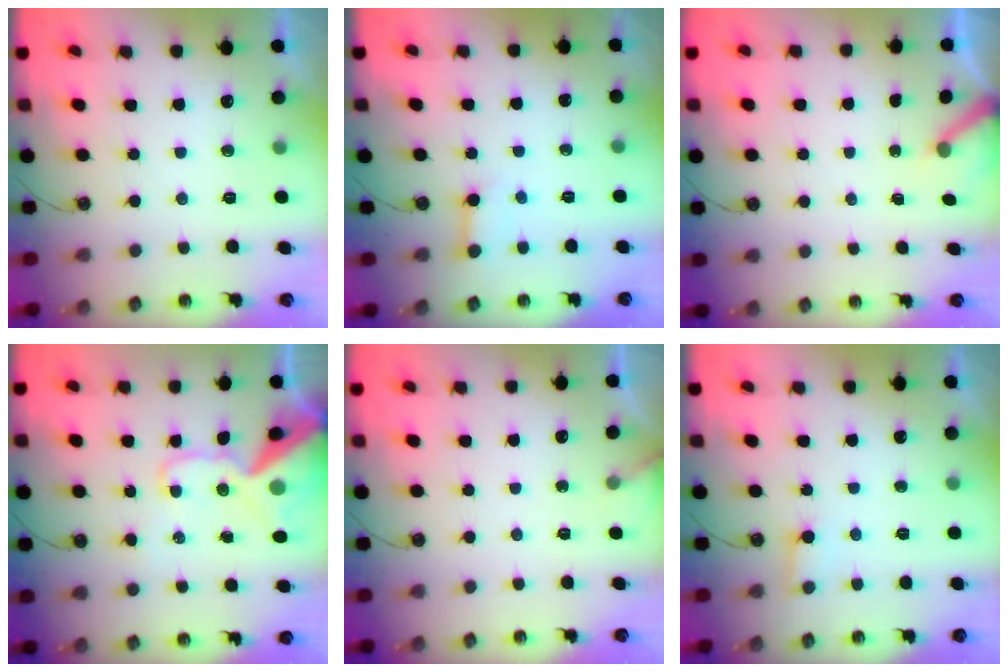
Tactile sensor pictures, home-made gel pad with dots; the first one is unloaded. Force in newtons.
{"total": 3.9, "press": 3.9, "slide": 0.4}
{"total": 2.9, "press": 2.9, "slide": 0.3}
{"total": 18.0, "press": 17.8, "slide": 2.4}
{"total": 2.5, "press": 2.5, "slide": 0.3}
{"total": 4.3, "press": 4.2, "slide": 0.3}